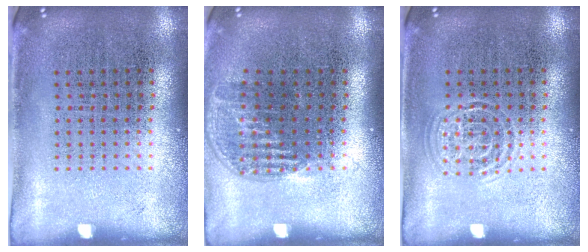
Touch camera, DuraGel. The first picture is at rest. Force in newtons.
{"total": 1.1, "press": 1.0, "slide": 0.6}
{"total": 0.8, "press": 0.8, "slide": 0.1}